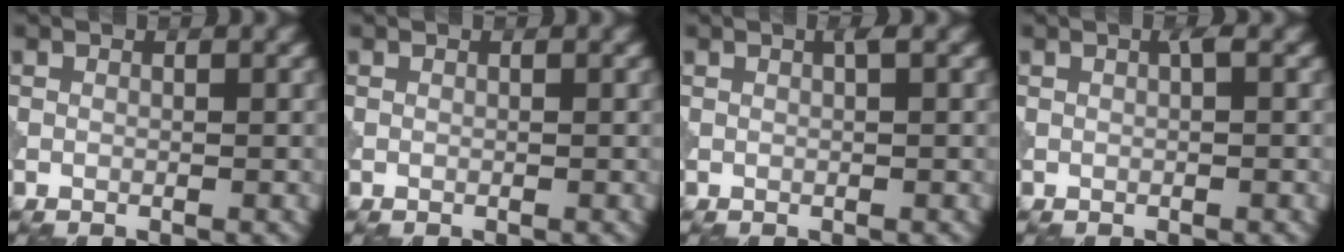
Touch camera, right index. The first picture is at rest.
{"total": 0.0}
{"total": 0.7, "force": [0.2, 0.0, 0.6], "torque": [-0.012, 0.006, 0.003]}
{"total": 0.7, "force": [0.2, 0.0, 0.6], "torque": [-0.013, 0.005, 0.003]}